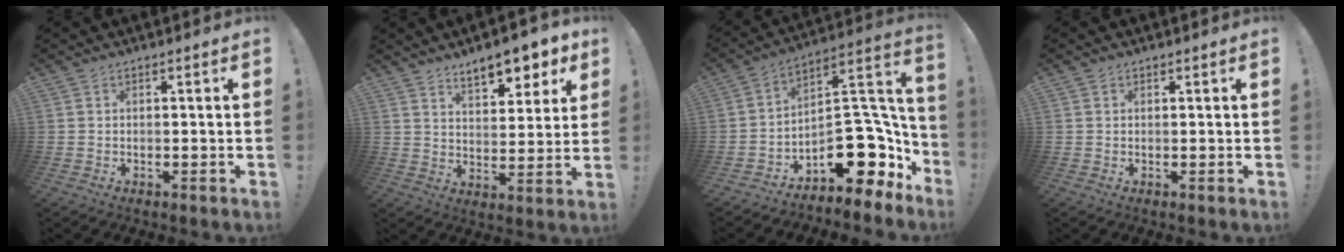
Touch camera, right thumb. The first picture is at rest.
{"total": 10.4, "force": [7.6, 3.9, 6.0], "torque": [-0.076, -0.053, 0.131]}
{"total": 17.1, "force": [-5.9, 10.4, 12.3], "torque": [-0.129, 0.021, -0.082]}
{"total": 0.6, "force": [0.4, 0.4, 0.0], "torque": [0.006, -0.002, 0.007]}